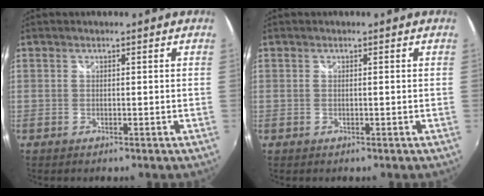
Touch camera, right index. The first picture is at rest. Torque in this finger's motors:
{"motor_torque": [-0.20, 0.51, -0.01, 0.01]}